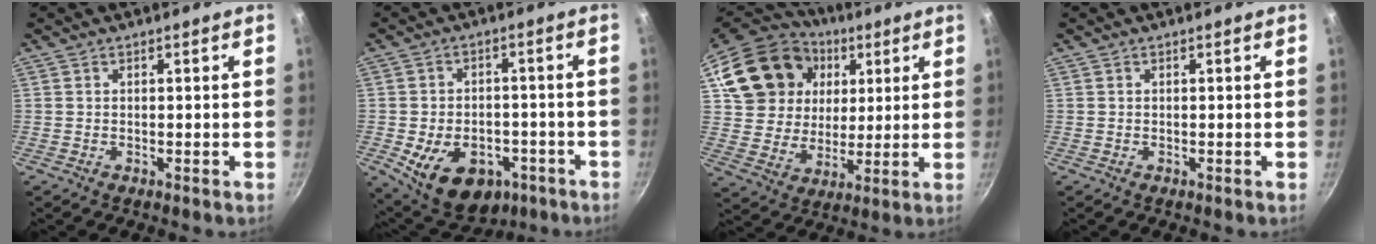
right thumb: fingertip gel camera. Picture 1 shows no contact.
{"total": 15.5, "force": [-6.0, 10.6, 9.5], "torque": [-0.123, 0.019, -0.071]}
{"total": 21.6, "force": [7.3, 17.6, 10.2], "torque": [-0.183, 0.018, 0.137]}
{"total": 0.0}